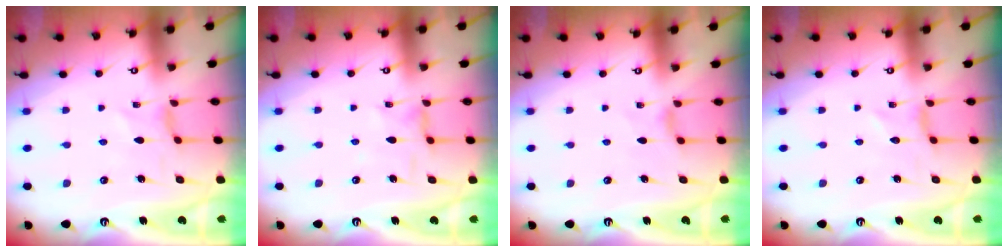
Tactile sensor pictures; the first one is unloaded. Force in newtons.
{"total": 2.5, "press": 2.5, "slide": 0.4}
{"total": 1.6, "press": 1.6, "slide": 0.4}
{"total": 0.0}